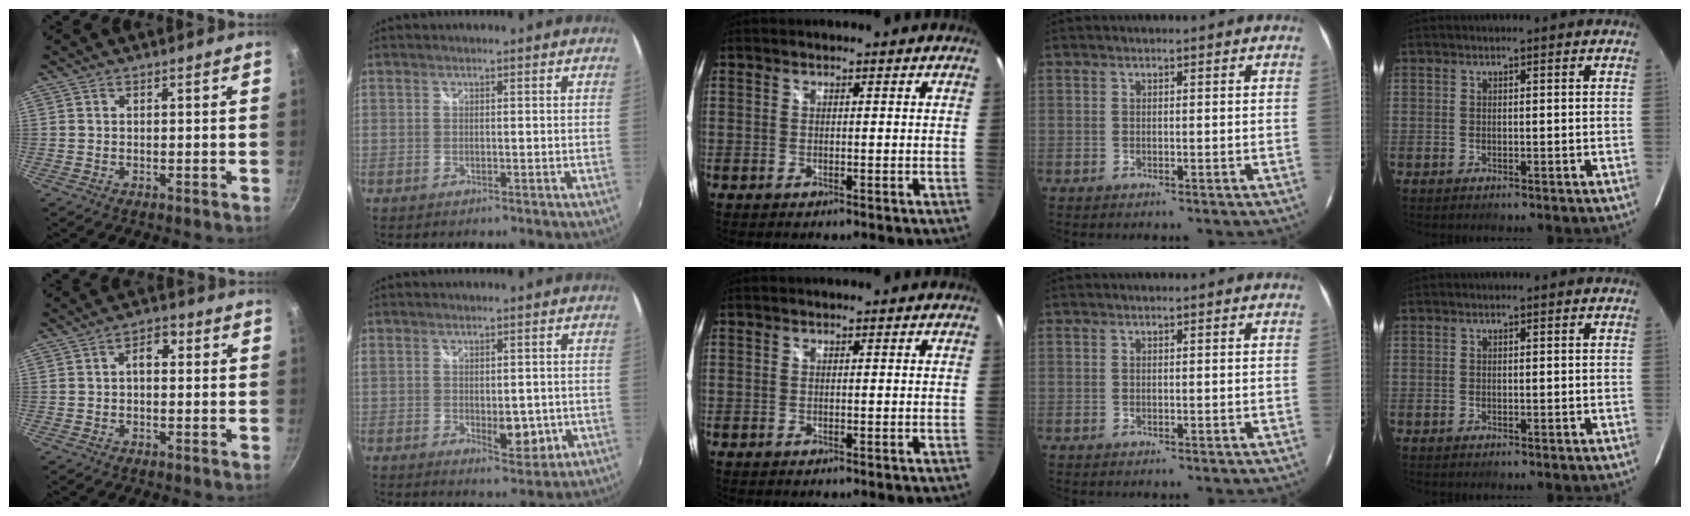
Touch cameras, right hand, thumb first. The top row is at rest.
{"thumb": {"total": 3.9, "force": [0.6, 2.5, 3.0], "torque": [-0.029, 0.011, 0.001]}, "index": {"total": 6.4, "force": [-0.7, 3.5, 5.2], "torque": [-0.085, -0.014, -0.003]}}